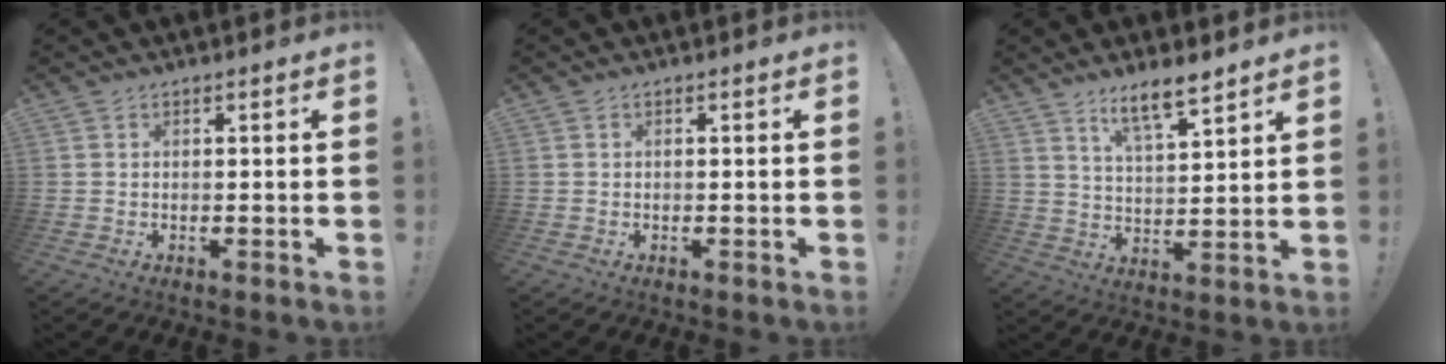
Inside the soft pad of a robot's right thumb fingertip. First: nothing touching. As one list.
[{"total": 0.0}, {"total": 9.3, "force": [7.1, 2.1, 5.7], "torque": [-0.091, -0.042, 0.123]}]